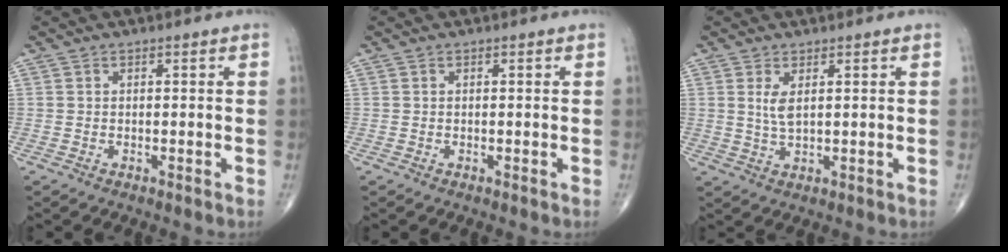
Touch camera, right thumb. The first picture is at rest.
{"total": 0.0}
{"total": 3.1, "force": [1.0, 1.1, 2.7], "torque": [-0.055, -0.009, 0.026]}